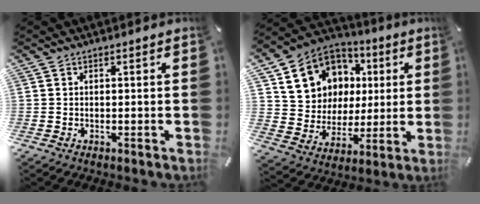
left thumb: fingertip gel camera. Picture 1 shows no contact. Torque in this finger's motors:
{"motor_torque": [2.62, 2.39, 2.03, -0.74, 0.34]}